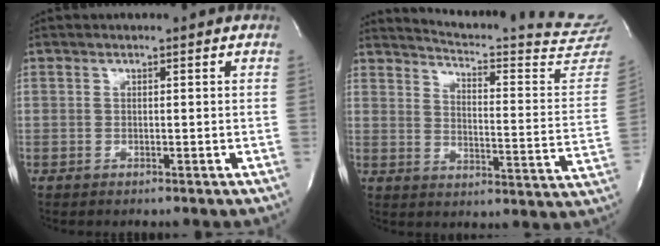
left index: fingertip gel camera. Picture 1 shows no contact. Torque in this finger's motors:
{"motor_torque": [0.16, -0.32, 0.04, 0.00]}